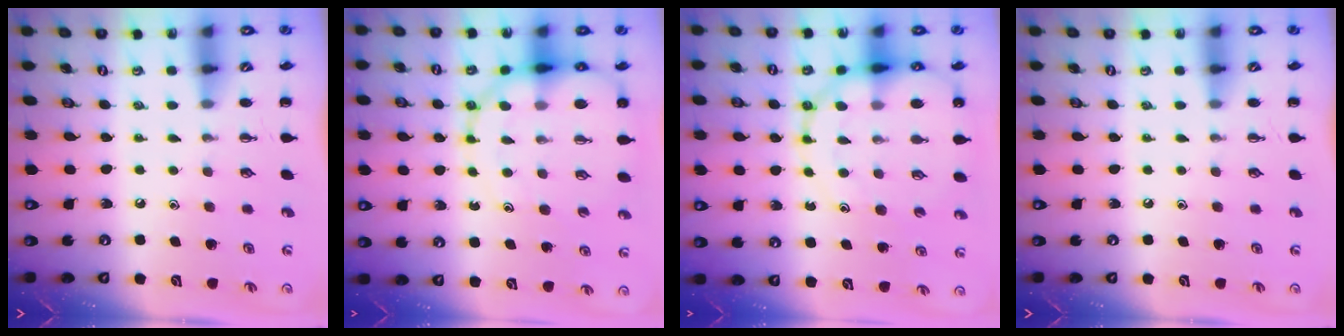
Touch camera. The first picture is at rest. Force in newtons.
{"total": 13.3, "press": 12.9, "slide": 3.3}
{"total": 14.1, "press": 13.7, "slide": 3.4}
{"total": 0.0}